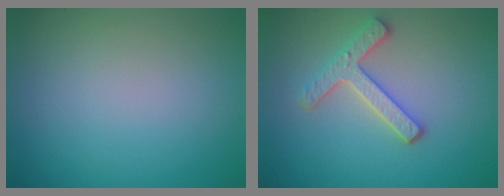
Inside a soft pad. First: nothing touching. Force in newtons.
{"total": 3.3, "press": 2.9, "slide": 1.6}